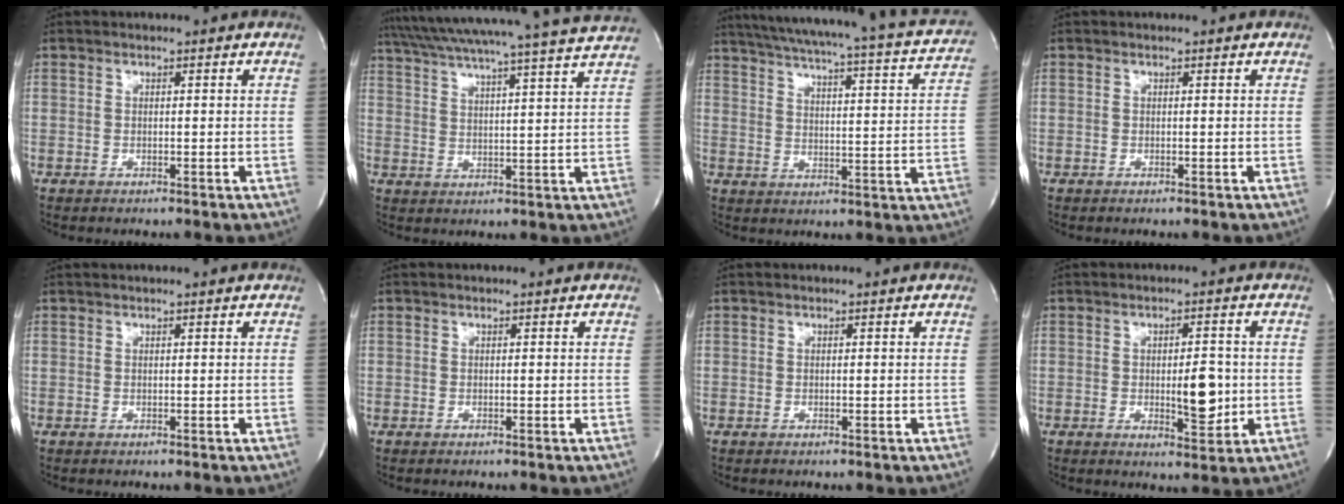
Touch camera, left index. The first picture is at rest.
{"total": 22.4, "force": [20.2, -1.7, 9.5], "torque": [-0.169, -0.023, 0.271]}
{"total": 25.2, "force": [22.2, 2.1, 11.6], "torque": [-0.177, -0.040, 0.270]}
{"total": 0.0}
{"total": 1.8, "force": [1.7, -0.2, 0.7], "torque": [-0.012, 0.017, 0.023]}
{"total": 0.0}
{"total": 0.0}
{"total": 5.7, "force": [-0.5, 1.9, 5.4], "torque": [-0.079, -0.009, -0.002]}